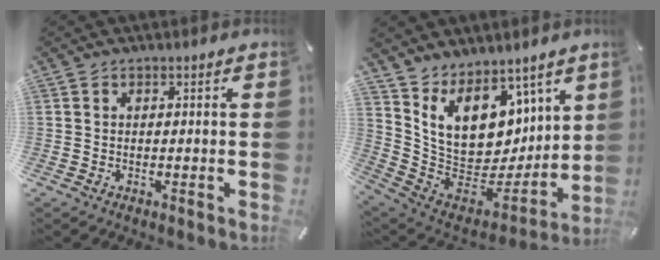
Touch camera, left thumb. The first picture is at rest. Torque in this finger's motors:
{"motor_torque": [1.49, 0.03, 1.70, -1.06, 0.18]}